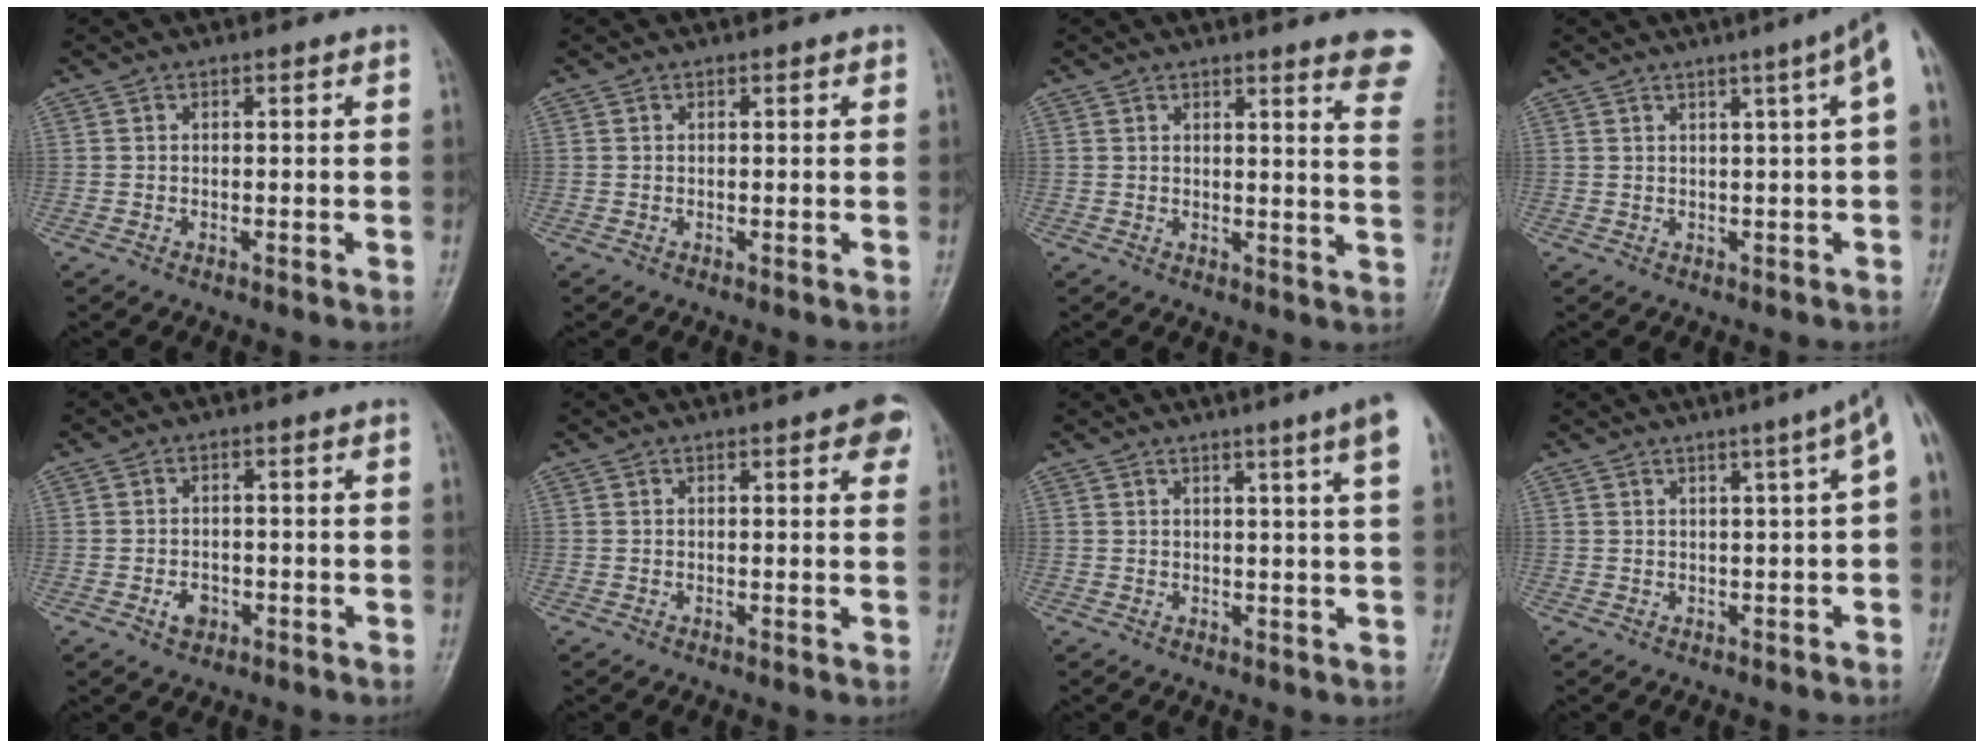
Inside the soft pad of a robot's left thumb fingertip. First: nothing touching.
{"total": 0.6, "force": [0.3, 0.3, 0.3], "torque": [0.001, 0.001, 0.003]}
{"total": 10.4, "force": [8.1, 0.8, 6.4], "torque": [-0.052, -0.047, 0.072]}
{"total": 5.8, "force": [1.8, 0.0, 5.5], "torque": [-0.070, 0.012, 0.021]}
{"total": 2.9, "force": [-1.2, 2.2, 1.4], "torque": [-0.013, 0.007, -0.016]}
{"total": 4.4, "force": [2.2, 1.4, 3.5], "torque": [-0.024, -0.002, 0.020]}
{"total": 7.2, "force": [4.0, -0.6, 5.9], "torque": [-0.076, -0.010, 0.043]}
{"total": 5.6, "force": [1.6, 0.4, 5.3], "torque": [-0.064, 0.017, 0.015]}